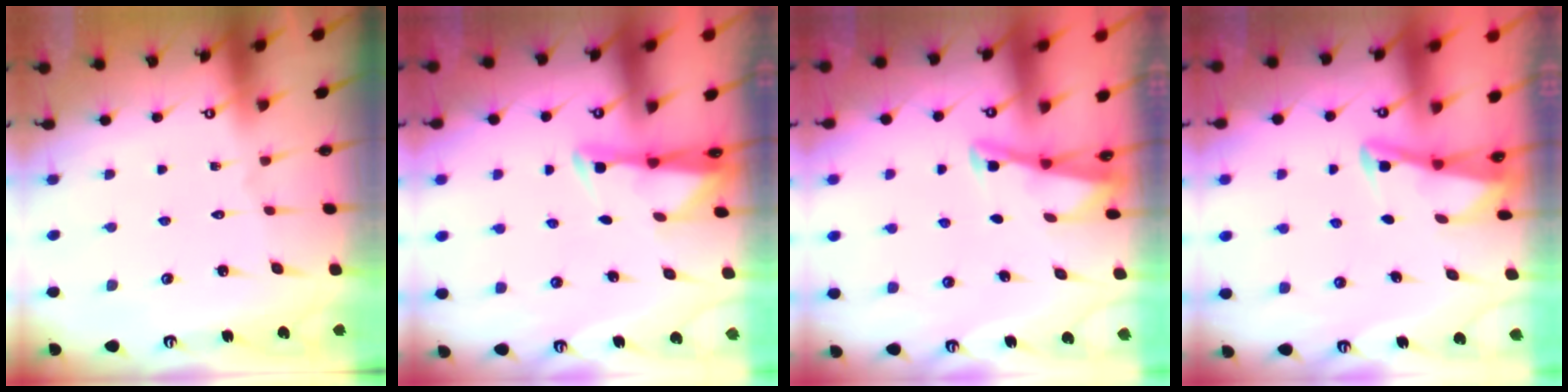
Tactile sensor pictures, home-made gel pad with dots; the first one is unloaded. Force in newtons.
{"total": 2.6, "press": 2.6, "slide": 0.4}
{"total": 2.9, "press": 2.9, "slide": 0.4}
{"total": 2.8, "press": 2.8, "slide": 0.4}